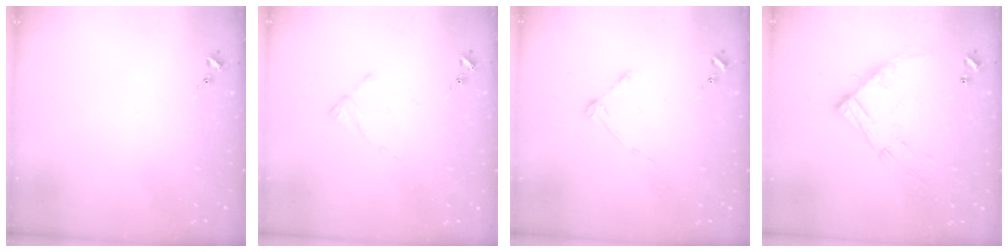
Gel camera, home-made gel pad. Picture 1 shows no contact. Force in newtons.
{"total": 2.6, "press": 2.6, "slide": 0.2}
{"total": 3.7, "press": 3.7, "slide": 0.4}
{"total": 13.8, "press": 13.8, "slide": 1.0}